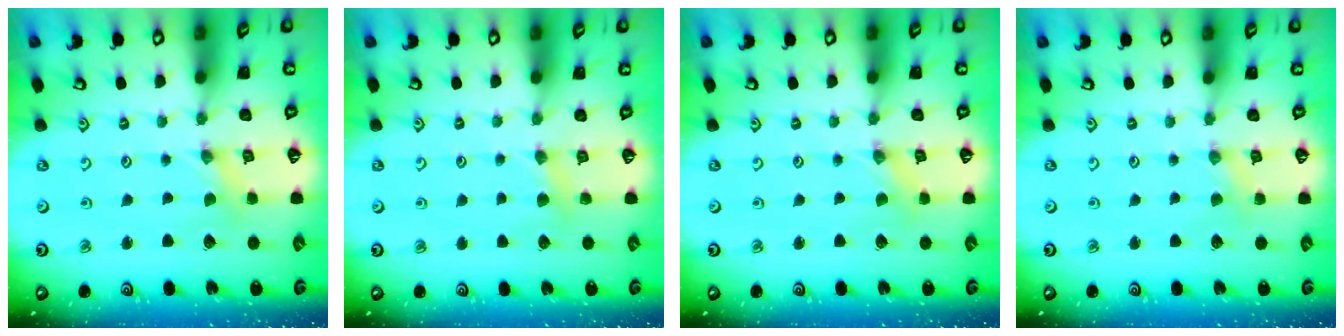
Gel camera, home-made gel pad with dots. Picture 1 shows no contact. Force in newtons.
{"total": 4.2, "press": 4.1, "slide": 0.6}
{"total": 0.6, "press": 0.6, "slide": 0.1}
{"total": 1.8, "press": 1.7, "slide": 0.4}